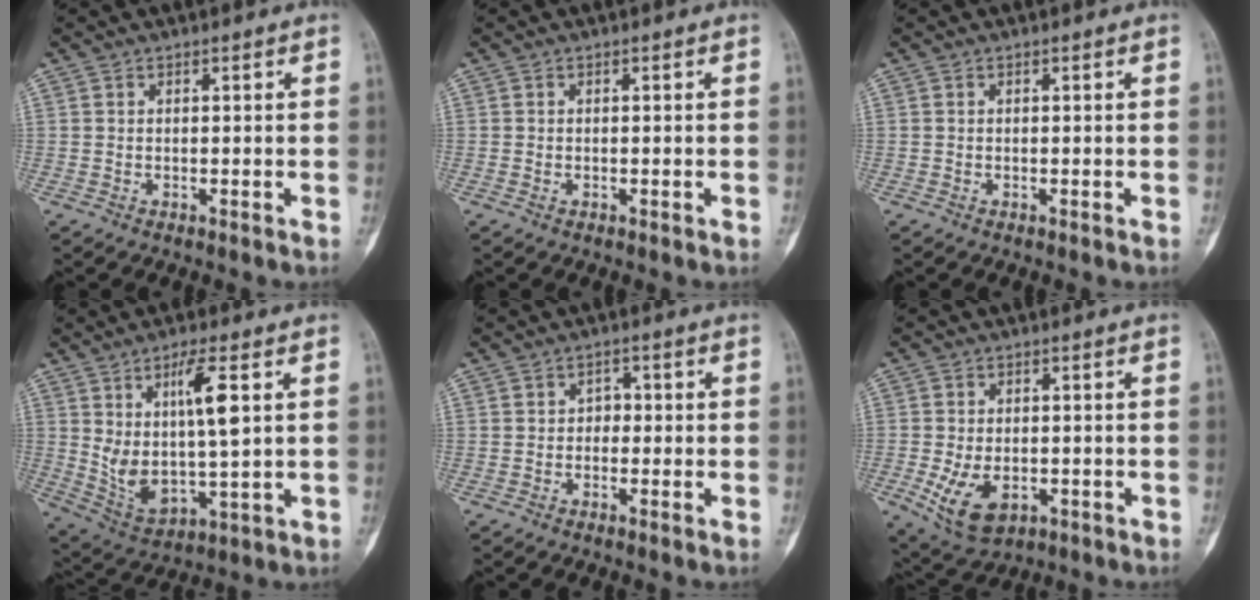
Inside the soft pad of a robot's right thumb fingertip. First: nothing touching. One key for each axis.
{"total": 0.0}
{"total": 0.0}
{"total": 12.7, "fx": 3.5, "fy": 3.8, "fz": 11.6, "tx": -0.215, "ty": -0.025, "tz": 0.080}
{"total": 2.1, "fx": -0.4, "fy": 1.7, "fz": 1.1, "tx": 0.010, "ty": 0.008, "tz": -0.016}
{"total": 8.8, "fx": -2.4, "fy": 5.5, "fz": 6.4, "tx": -0.113, "ty": -0.002, "tz": -0.027}